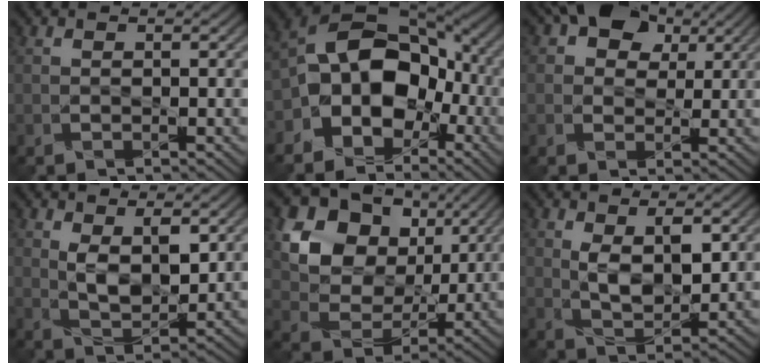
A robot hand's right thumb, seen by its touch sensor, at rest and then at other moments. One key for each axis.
{"total": 12.2, "fx": -3.3, "fy": 9.1, "fz": 7.5, "tx": -0.130, "ty": -0.002, "tz": -0.075}
{"total": 8.4, "fx": 4.0, "fy": 6.0, "fz": 4.3, "tx": -0.096, "ty": 0.026, "tz": 0.043}
{"total": 5.5, "fx": 1.8, "fy": 2.8, "fz": 4.3, "tx": -0.090, "ty": -0.009, "tz": 0.039}
{"total": 13.3, "fx": 5.1, "fy": 10.0, "fz": 7.1, "tx": -0.159, "ty": 0.010, "tz": 0.088}
{"total": 5.6, "fx": 1.6, "fy": 2.9, "fz": 4.5, "tx": -0.092, "ty": -0.009, "tz": 0.035}